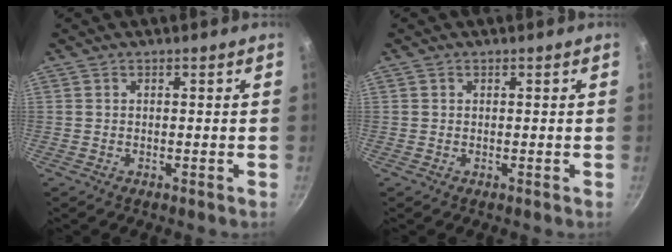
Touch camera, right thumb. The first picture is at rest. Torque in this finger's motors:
{"motor_torque": [0.34, 0.13, 0.34, 0.42, -0.10]}